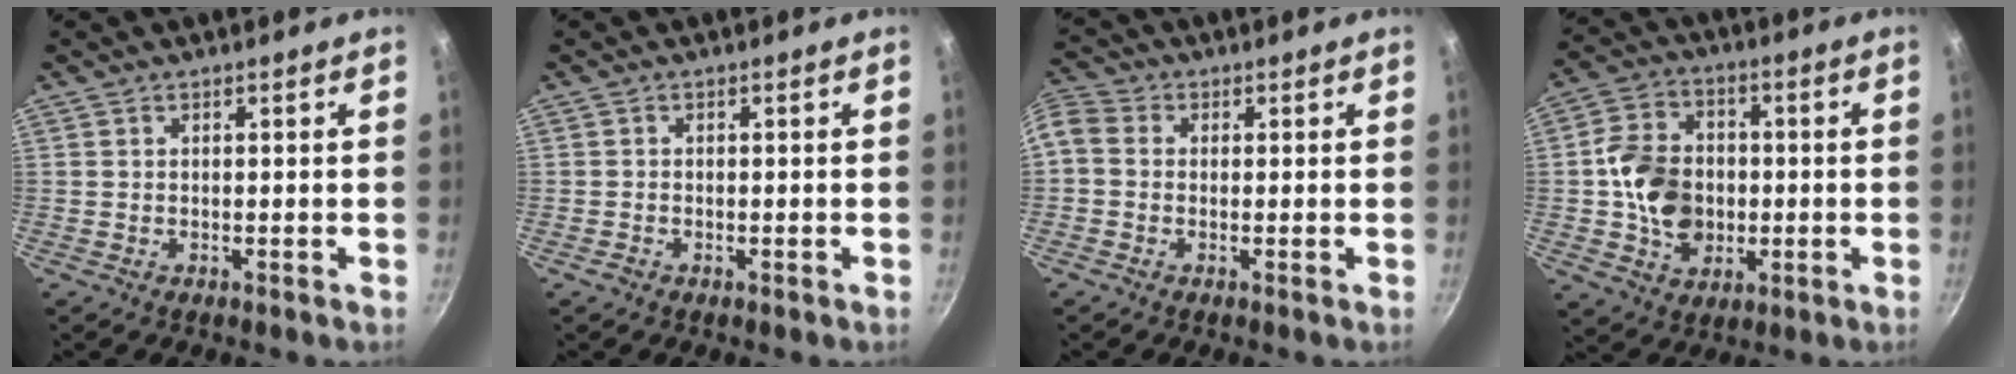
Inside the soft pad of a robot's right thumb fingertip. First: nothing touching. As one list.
[{"total": 1.1, "force": [-0.6, 0.8, 0.3], "torque": [-0.006, 0.004, -0.011]}, {"total": 7.4, "force": [-0.5, 6.2, 3.9], "torque": [-0.099, 0.025, -0.026]}, {"total": 13.1, "force": [-0.8, 10.5, 7.9], "torque": [-0.114, 0.020, -0.015]}]